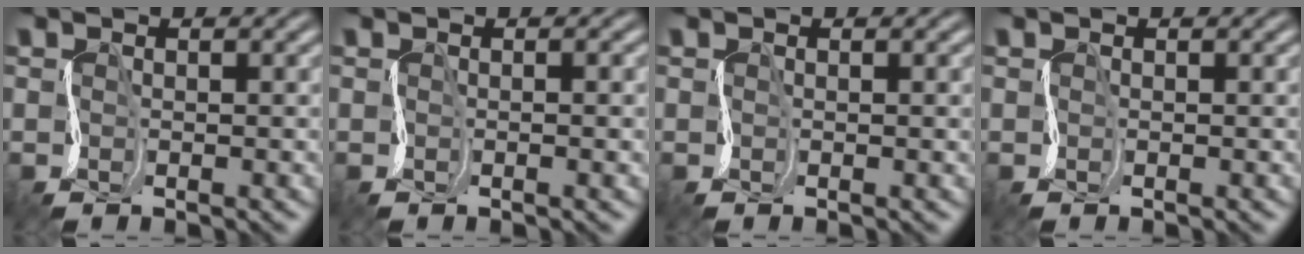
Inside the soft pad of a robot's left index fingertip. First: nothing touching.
{"total": 1.6, "force": [0.4, 0.6, 1.4], "torque": [-0.015, 0.007, -0.003]}
{"total": 1.0, "force": [0.5, 0.4, 0.9], "torque": [-0.012, 0.005, 0.003]}
{"total": 0.0}